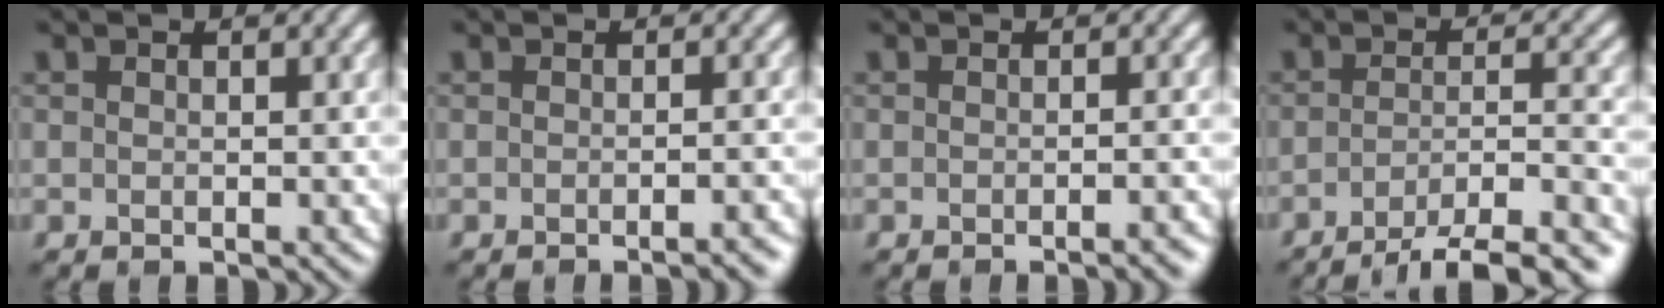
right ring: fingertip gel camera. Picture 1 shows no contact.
{"total": 2.8, "force": [-1.6, 0.8, 2.2], "torque": [-0.009, 0.009, -0.024]}
{"total": 2.5, "force": [-1.4, 0.7, 2.0], "torque": [-0.008, 0.007, -0.022]}
{"total": 9.0, "force": [-6.5, 2.3, 5.8], "torque": [-0.079, -0.005, -0.088]}